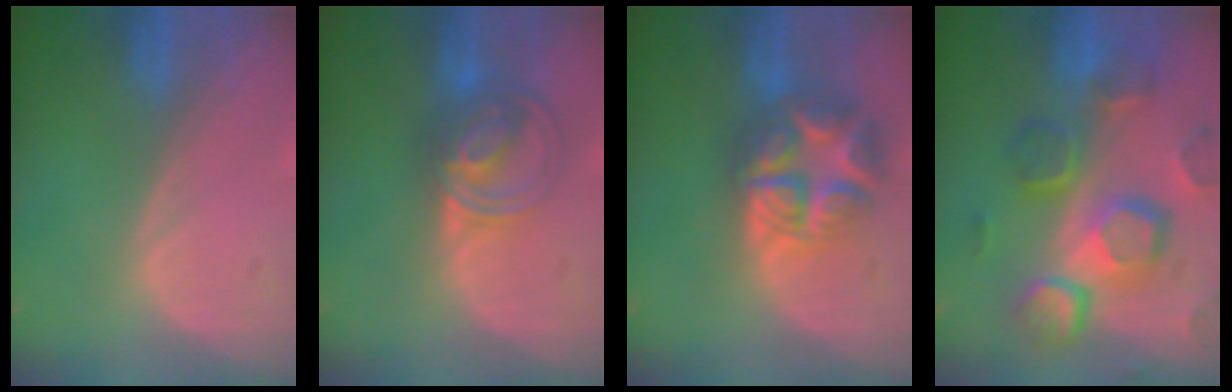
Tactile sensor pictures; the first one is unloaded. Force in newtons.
{"total": 6.9, "press": 6.5, "slide": 2.2}
{"total": 8.9, "press": 8.9, "slide": 0.5}
{"total": 12.3, "press": 10.6, "slide": 6.2}